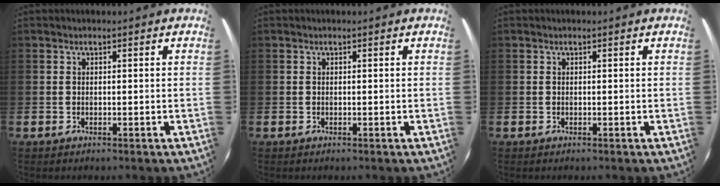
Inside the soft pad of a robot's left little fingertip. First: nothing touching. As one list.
[{"total": 0.0}, {"total": 0.0}]